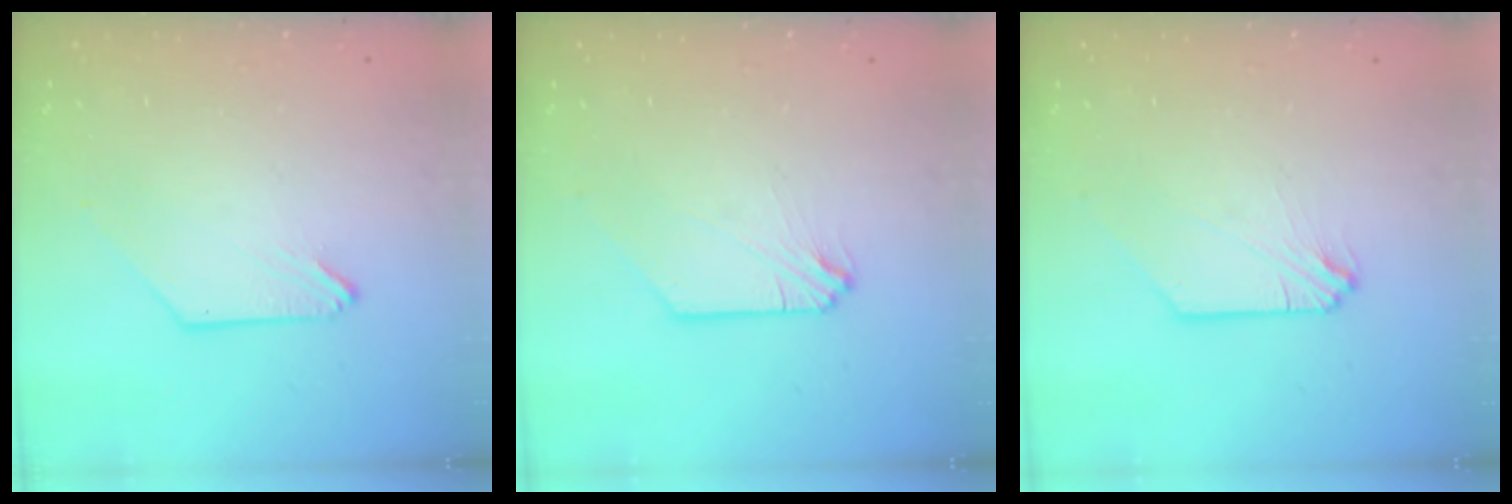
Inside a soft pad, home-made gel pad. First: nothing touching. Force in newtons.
{"total": 0.0}
{"total": 0.0}